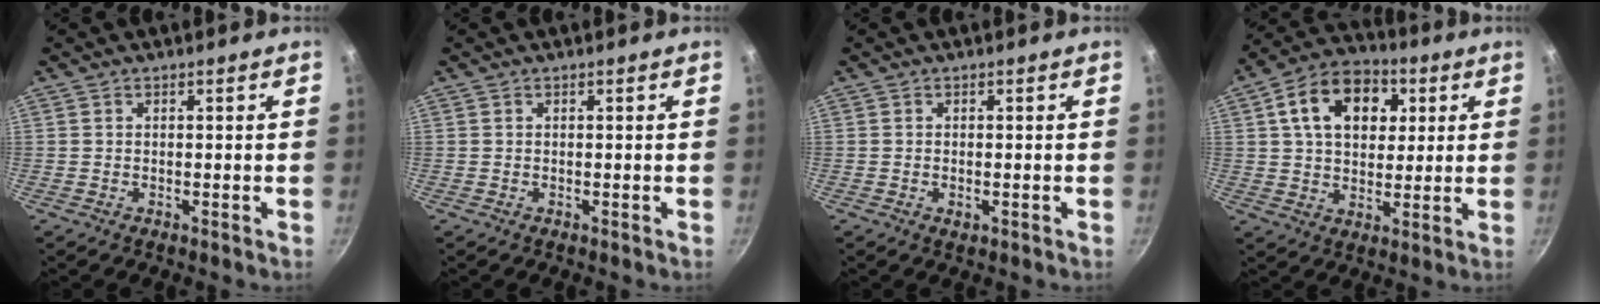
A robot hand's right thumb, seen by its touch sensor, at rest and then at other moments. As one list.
[{"total": 0.0}, {"total": 1.3, "force": [-0.3, 0.7, 1.1], "torque": [-0.018, -0.001, -0.005]}, {"total": 15.2, "force": [4.6, 10.6, 9.9], "torque": [-0.132, 0.009, 0.063]}]